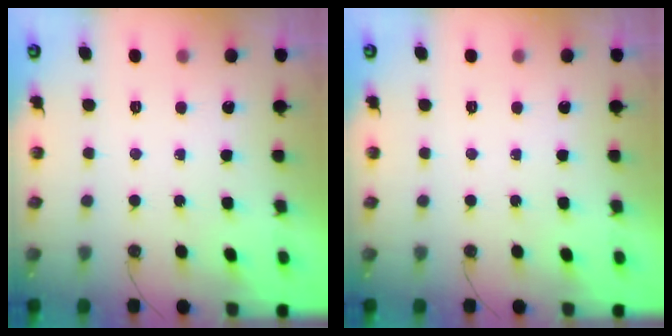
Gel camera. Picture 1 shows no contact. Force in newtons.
{"total": 0.0}